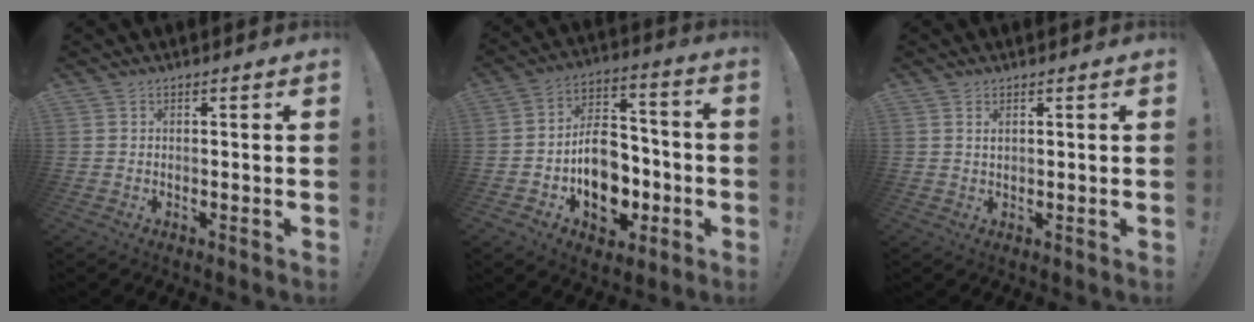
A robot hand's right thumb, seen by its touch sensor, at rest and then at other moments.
{"total": 15.3, "force": [-4.7, 11.2, 9.4], "torque": [-0.148, 0.033, -0.071]}
{"total": 1.1, "force": [0.5, 0.5, 0.8], "torque": [-0.010, -0.003, 0.008]}